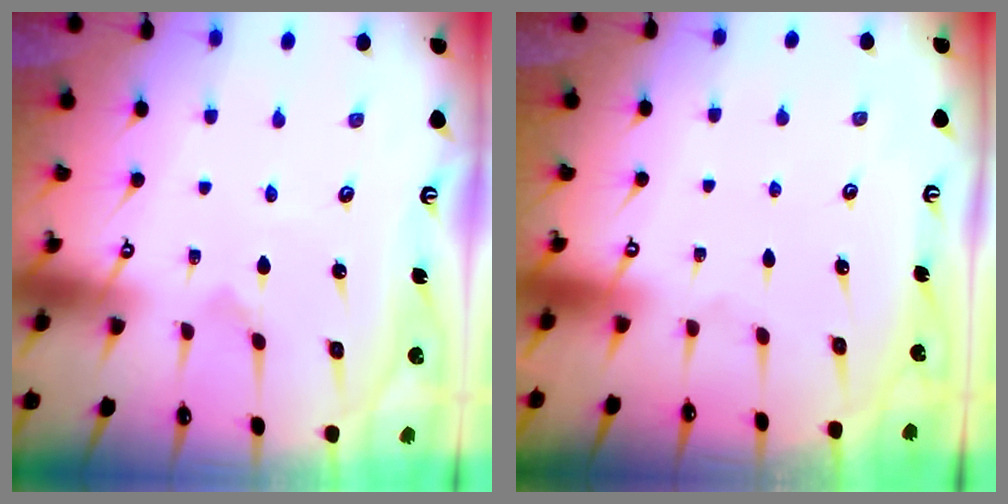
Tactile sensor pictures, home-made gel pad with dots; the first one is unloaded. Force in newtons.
{"total": 0.0}